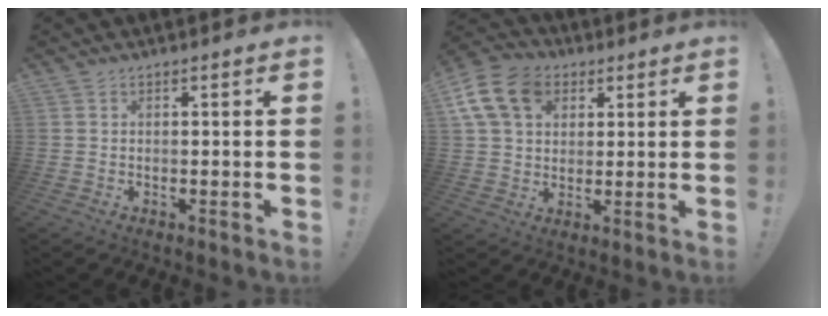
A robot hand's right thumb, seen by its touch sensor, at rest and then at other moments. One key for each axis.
{"total": 15.2, "fx": 6.0, "fy": 11.3, "fz": 8.2, "tx": -0.137, "ty": -0.017, "tz": 0.119}